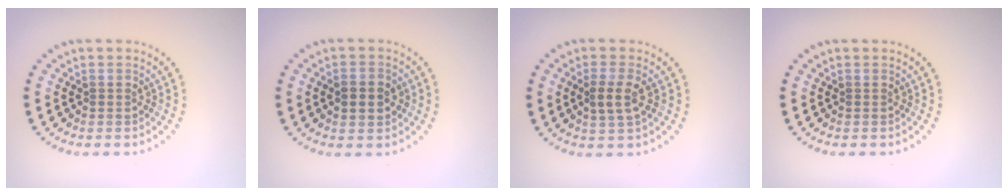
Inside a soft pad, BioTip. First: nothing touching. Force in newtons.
{"total": 2.4, "press": 2.4, "slide": 0.1}
{"total": 2.4, "press": 2.2, "slide": 0.8}
{"total": 0.0}